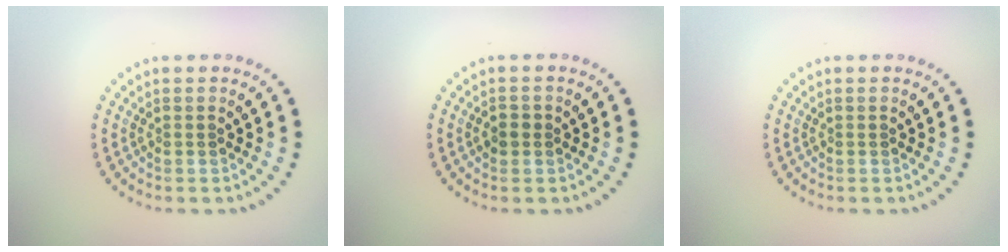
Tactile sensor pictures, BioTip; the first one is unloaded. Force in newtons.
{"total": 1.2, "press": 1.2, "slide": 0.3}
{"total": 0.0}